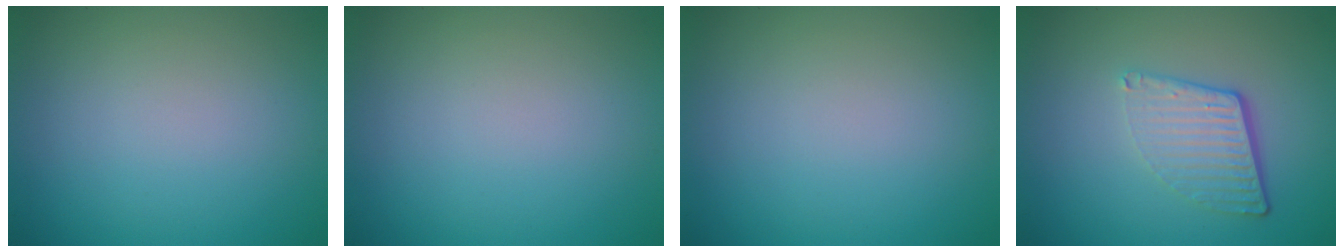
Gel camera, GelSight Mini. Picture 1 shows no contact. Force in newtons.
{"total": 0.0}
{"total": 0.0}
{"total": 4.4, "press": 2.9, "slide": 3.3}